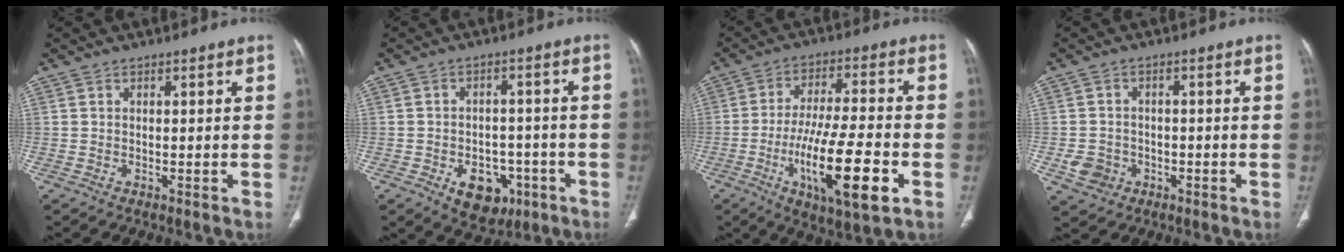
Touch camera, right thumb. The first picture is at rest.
{"total": 9.3, "force": [-4.1, 6.5, 5.3], "torque": [-0.043, 0.025, -0.047]}
{"total": 17.7, "force": [-5.8, 4.7, 16.0], "torque": [-0.281, 0.009, -0.090]}
{"total": 4.7, "force": [-1.7, 4.1, 1.6], "torque": [-0.019, 0.012, -0.023]}